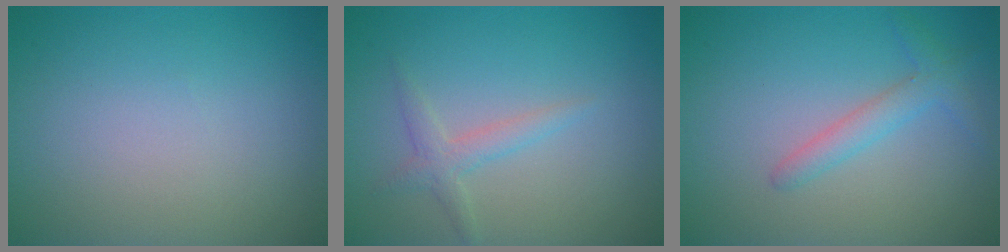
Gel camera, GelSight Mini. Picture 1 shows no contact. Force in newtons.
{"total": 1.8, "press": 1.8, "slide": 0.1}
{"total": 2.2, "press": 2.2, "slide": 0.1}